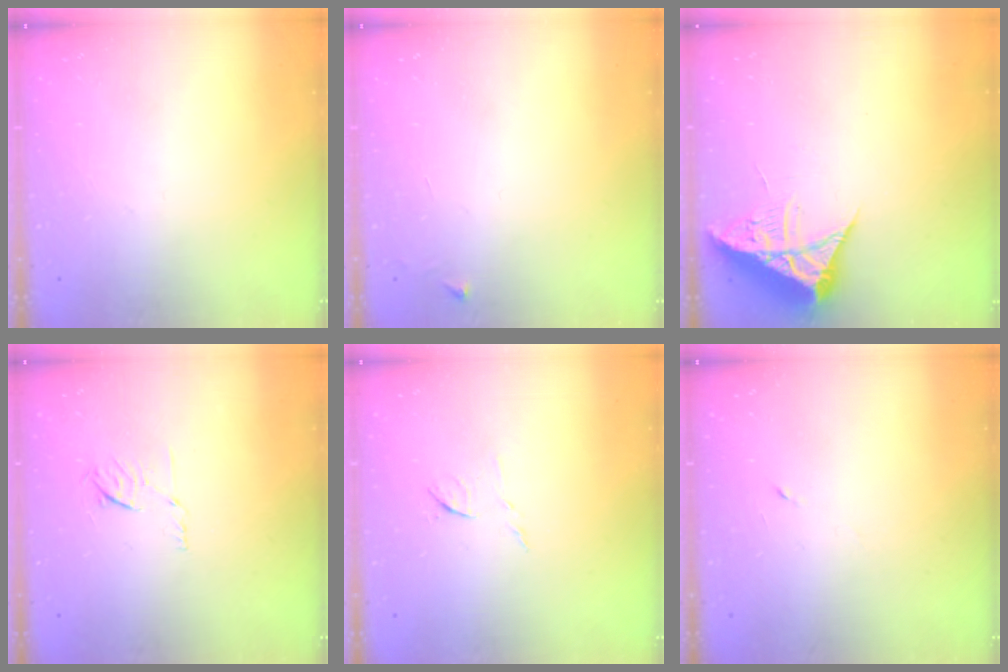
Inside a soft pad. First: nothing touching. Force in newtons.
{"total": 2.6, "press": 2.6, "slide": 0.3}
{"total": 8.1, "press": 8.0, "slide": 0.8}
{"total": 5.2, "press": 5.1, "slide": 0.9}
{"total": 6.7, "press": 6.7, "slide": 0.5}
{"total": 3.3, "press": 3.0, "slide": 1.4}